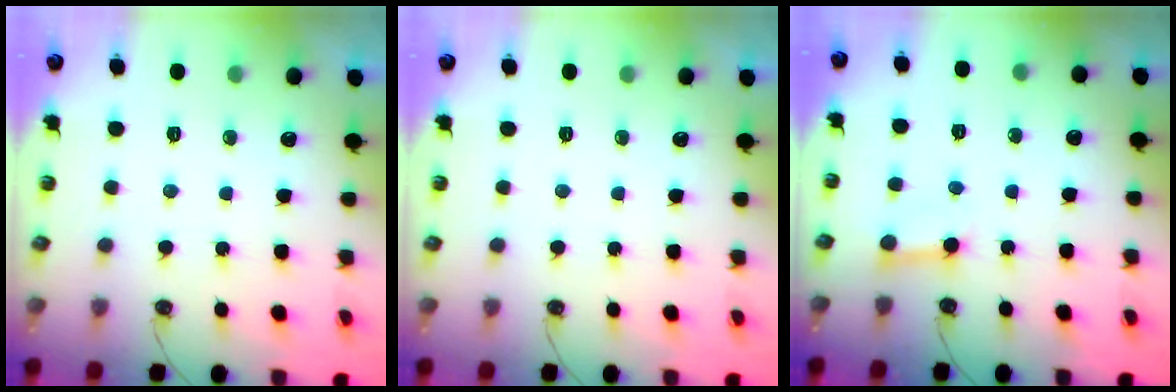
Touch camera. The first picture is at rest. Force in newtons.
{"total": 0.0}
{"total": 4.1, "press": 4.1, "slide": 0.4}